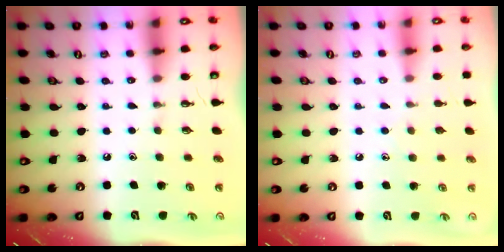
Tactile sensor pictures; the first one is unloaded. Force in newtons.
{"total": 5.2, "press": 5.2, "slide": 0.6}